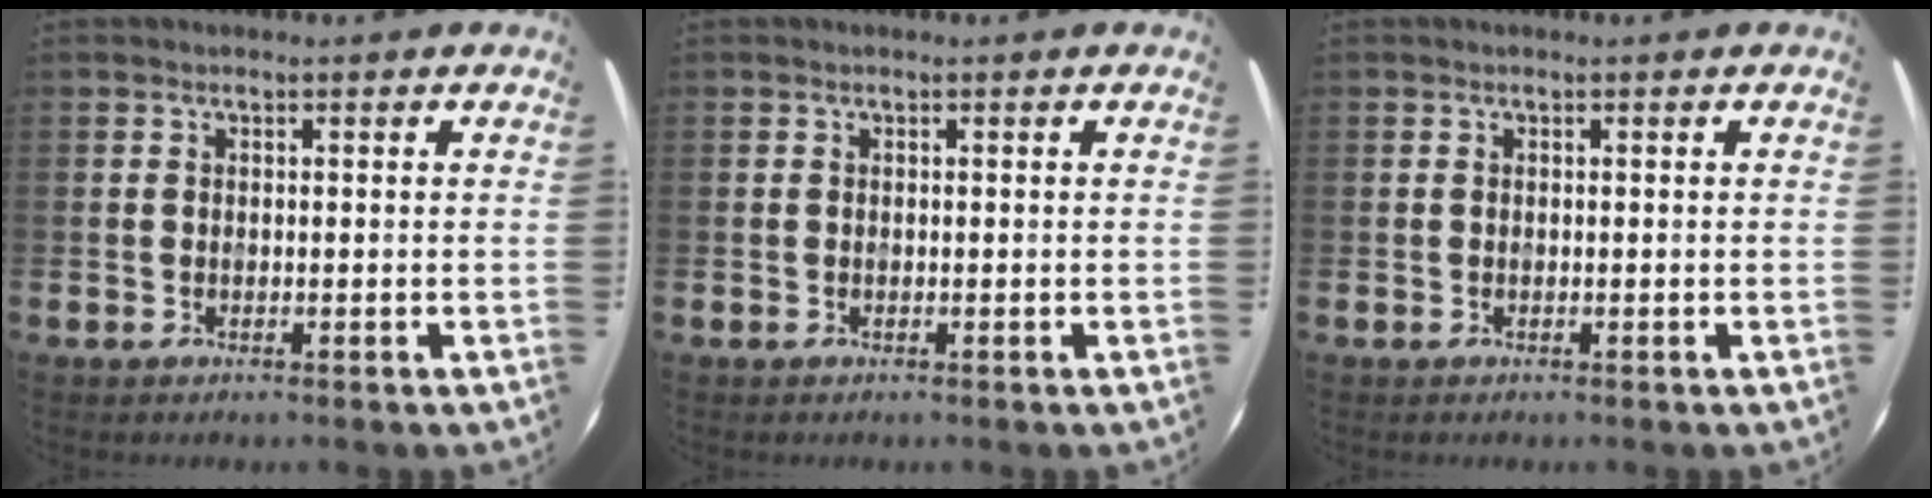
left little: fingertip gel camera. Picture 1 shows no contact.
{"total": 0.0}
{"total": 0.0}